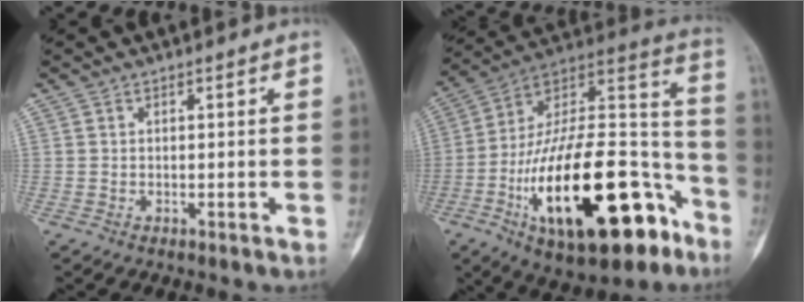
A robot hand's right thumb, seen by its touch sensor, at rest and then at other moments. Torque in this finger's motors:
{"motor_torque": [2.39, 2.19, 2.29, -0.48, 0.80]}